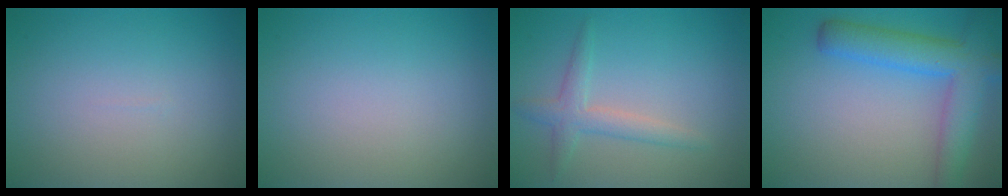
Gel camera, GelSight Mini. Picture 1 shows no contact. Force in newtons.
{"total": 0.0}
{"total": 2.4, "press": 2.4, "slide": 0.1}
{"total": 6.0, "press": 6.0, "slide": 0.3}